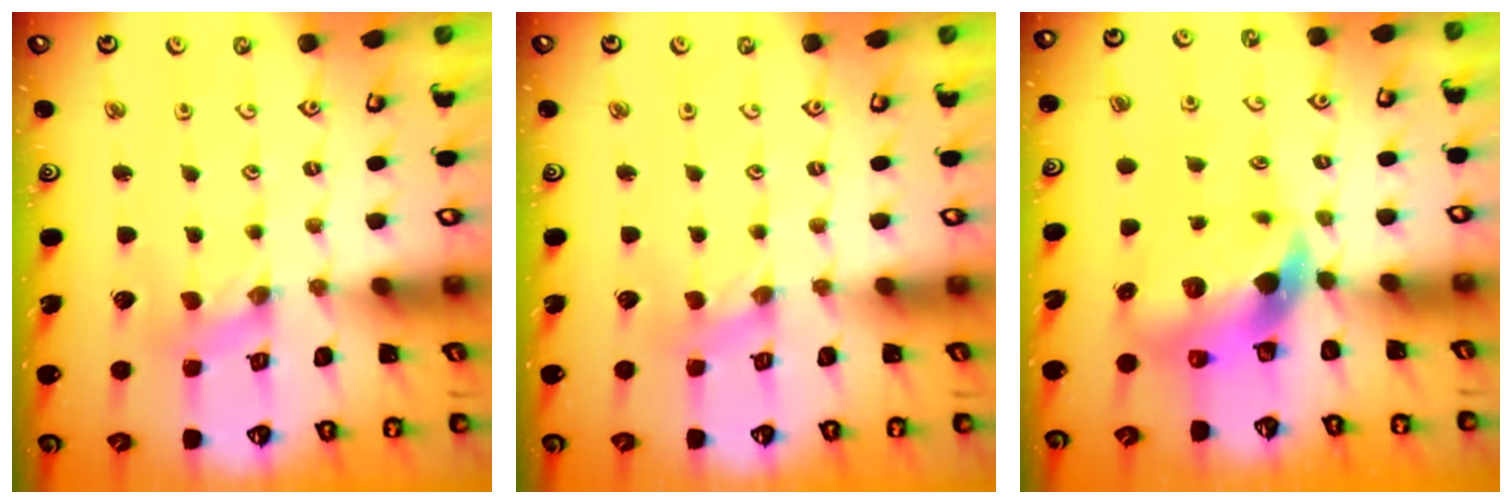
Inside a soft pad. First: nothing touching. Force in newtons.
{"total": 0.0}
{"total": 9.1, "press": 9.0, "slide": 1.7}